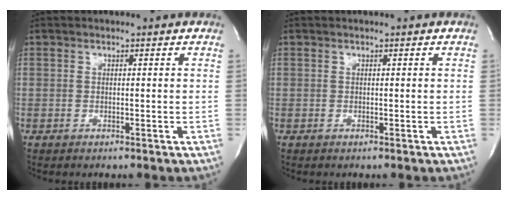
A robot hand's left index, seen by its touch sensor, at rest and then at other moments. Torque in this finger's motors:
{"motor_torque": [-0.04, -0.01, 0.00, 0.00]}